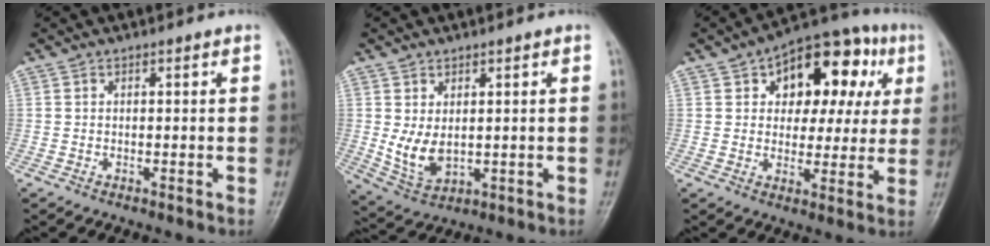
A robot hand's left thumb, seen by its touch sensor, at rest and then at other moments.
{"total": 6.3, "force": [0.7, 4.0, 4.8], "torque": [-0.082, -0.015, 0.030]}
{"total": 17.0, "force": [5.7, 10.5, 12.1], "torque": [-0.102, 0.020, 0.077]}